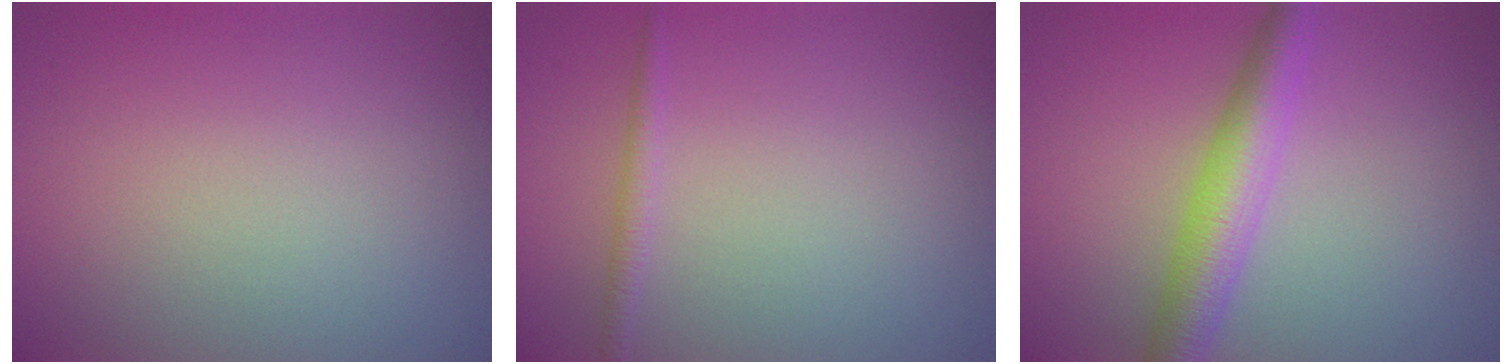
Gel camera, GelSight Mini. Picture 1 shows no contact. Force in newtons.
{"total": 1.1, "press": 1.1, "slide": 0.1}
{"total": 4.7, "press": 4.7, "slide": 0.0}